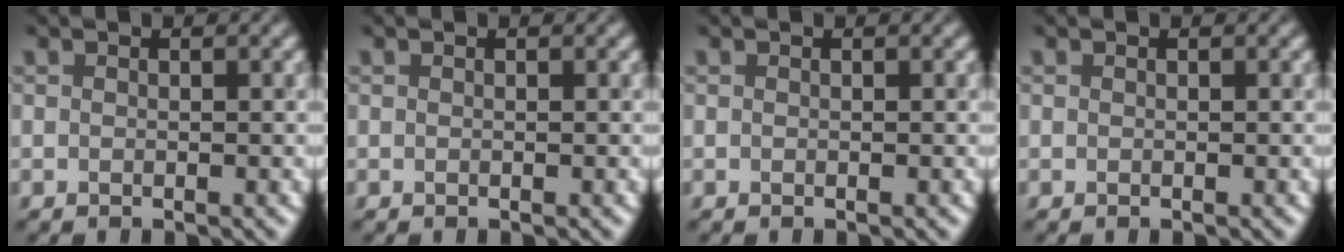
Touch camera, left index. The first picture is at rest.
{"total": 0.0}
{"total": 0.0}
{"total": 0.0}